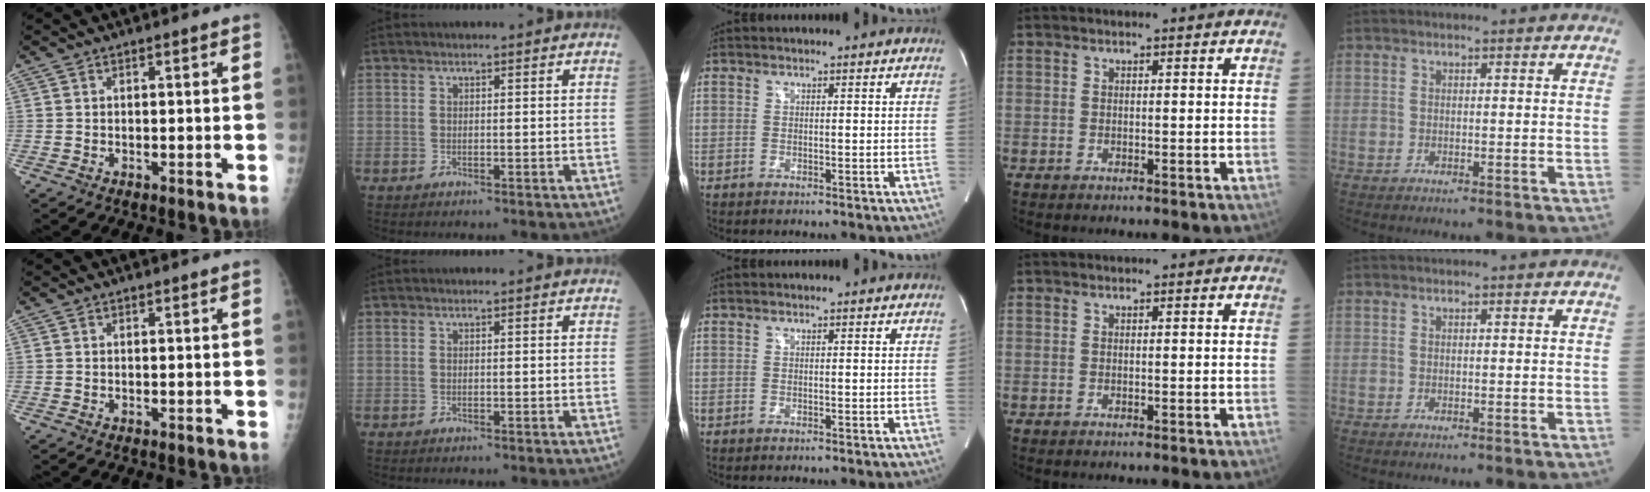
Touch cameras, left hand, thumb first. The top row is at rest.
{}